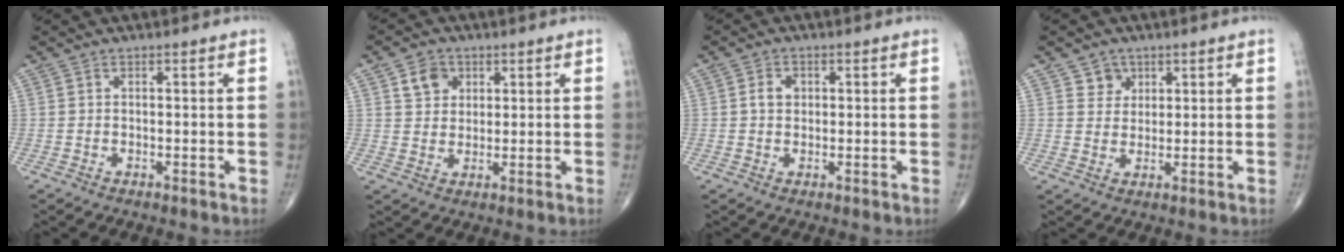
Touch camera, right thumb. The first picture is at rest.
{"total": 5.1, "force": [2.2, 4.1, 2.0], "torque": [-0.013, -0.009, 0.038]}
{"total": 2.7, "force": [0.5, 2.1, 1.6], "torque": [-0.022, 0.005, 0.008]}
{"total": 3.5, "force": [1.9, 2.9, 0.5], "torque": [0.011, -0.012, 0.032]}